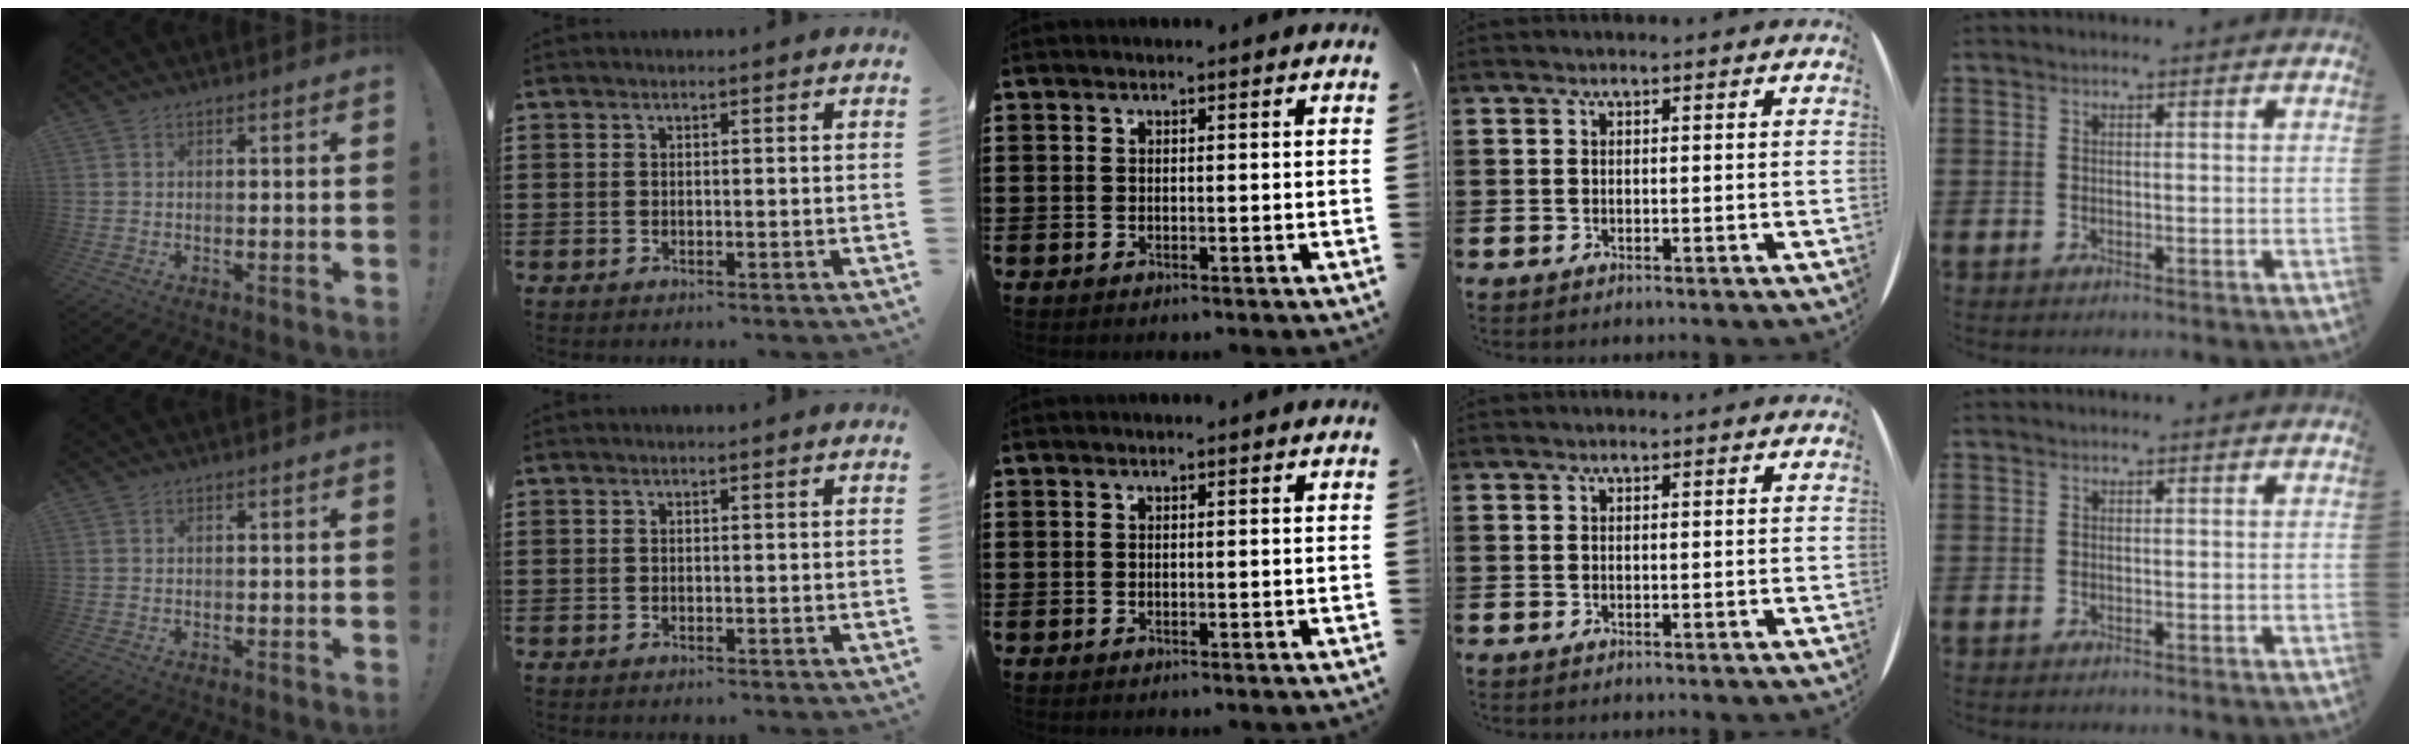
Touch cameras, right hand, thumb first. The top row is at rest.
{}